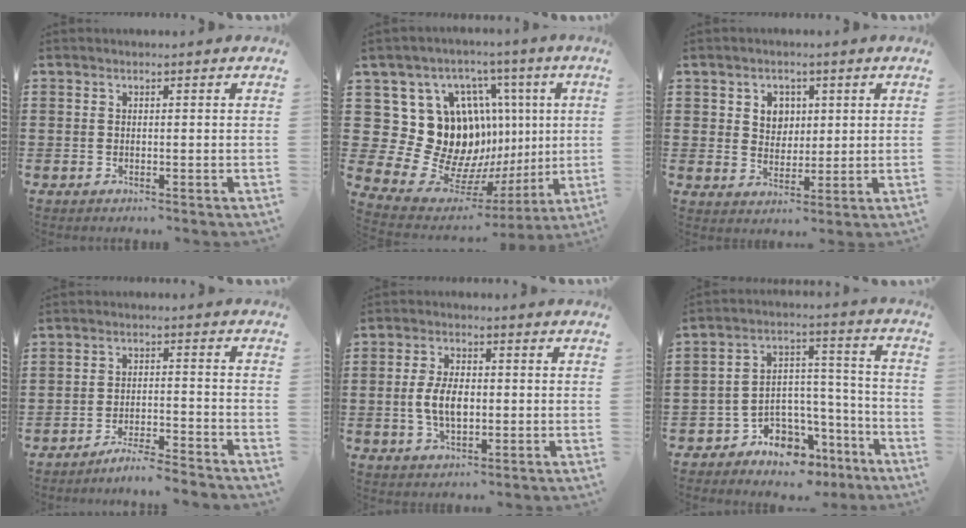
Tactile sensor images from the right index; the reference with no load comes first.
{"total": 17.2, "force": [2.9, 14.7, 8.4], "torque": [-0.184, -0.056, 0.075]}
{"total": 3.9, "force": [1.4, 3.4, 1.1], "torque": [-0.030, 0.011, 0.022]}
{"total": 4.3, "force": [-4.2, -0.3, 0.8], "torque": [-0.016, -0.001, -0.085]}
{"total": 5.8, "force": [-0.5, 3.0, 4.9], "torque": [-0.098, 0.001, -0.015]}
{"total": 7.3, "force": [-6.2, 3.7, 0.9], "torque": [-0.016, 0.017, -0.112]}